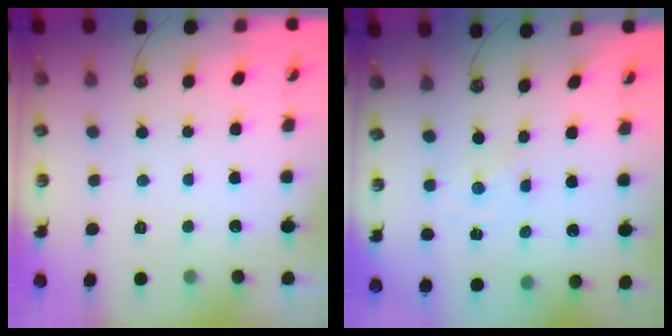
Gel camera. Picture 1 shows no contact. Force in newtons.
{"total": 0.0}